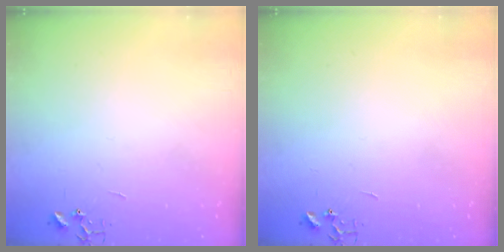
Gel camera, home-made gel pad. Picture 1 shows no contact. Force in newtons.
{"total": 0.0}